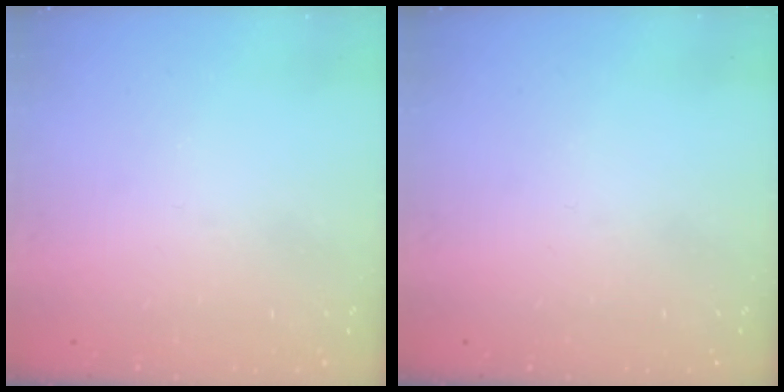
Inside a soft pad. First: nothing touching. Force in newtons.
{"total": 0.0}